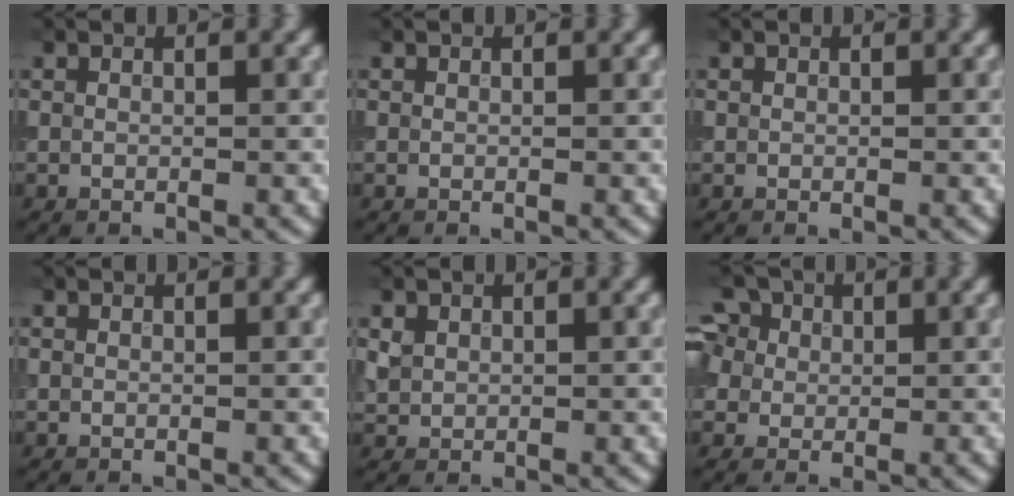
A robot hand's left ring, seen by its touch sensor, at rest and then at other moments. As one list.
[{"total": 0.0}, {"total": 0.0}, {"total": 0.0}, {"total": 1.3, "force": [0.5, 1.1, 0.4], "torque": [-0.007, -0.001, 0.012]}, {"total": 7.5, "force": [3.5, 5.6, 3.6], "torque": [-0.072, 0.028, 0.027]}]